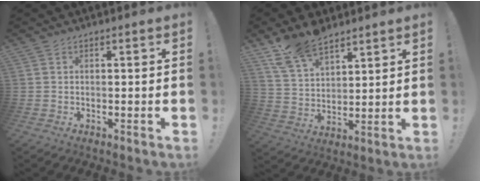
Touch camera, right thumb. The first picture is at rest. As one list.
[{"total": 12.2, "force": [10.0, 5.4, 4.4], "torque": [-0.088, -0.065, 0.190]}]